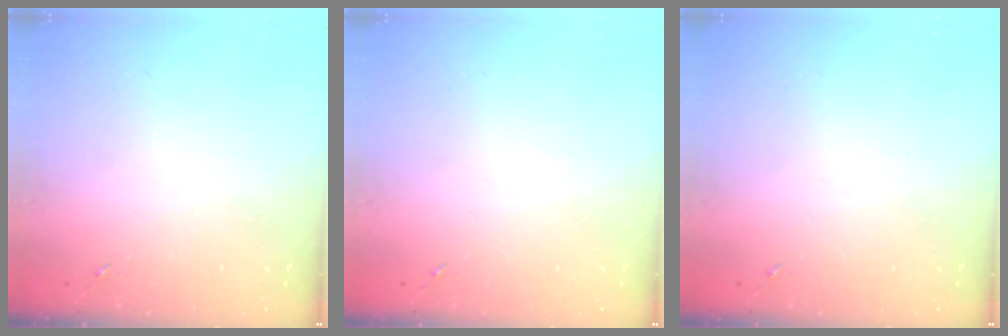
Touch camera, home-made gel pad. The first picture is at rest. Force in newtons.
{"total": 0.0}
{"total": 0.0}